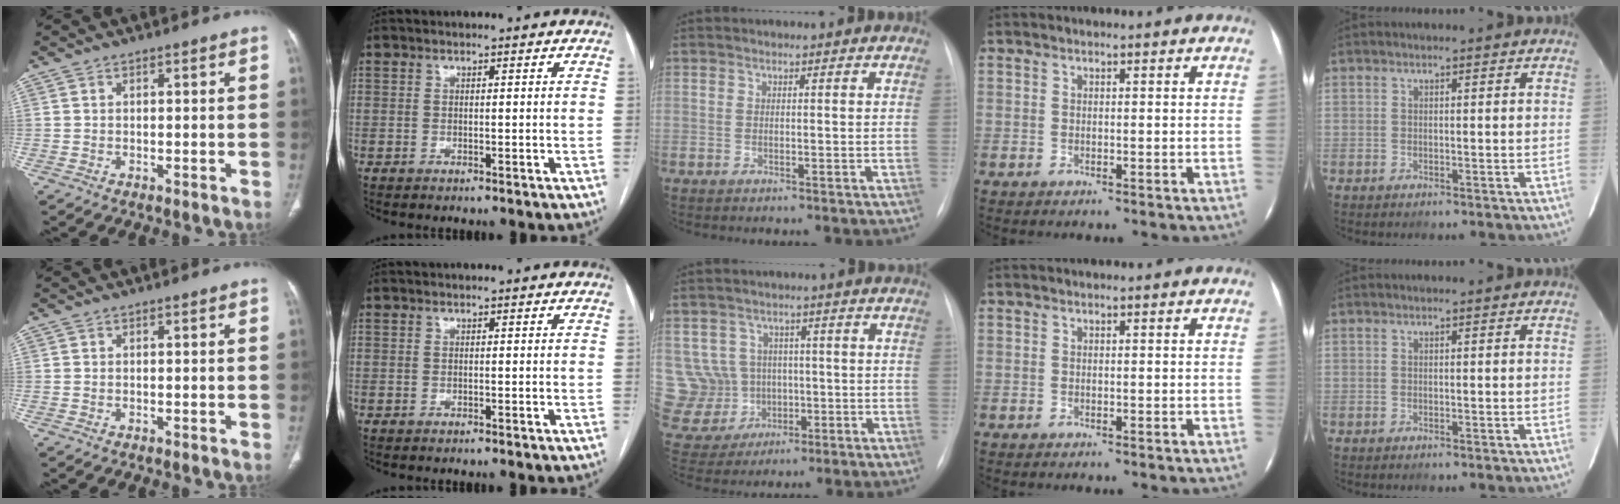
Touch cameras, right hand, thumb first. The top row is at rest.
{"middle": {"total": 11.5, "force": [-0.1, 11.3, 2.4], "torque": [-0.082, 0.038, 0.024]}}